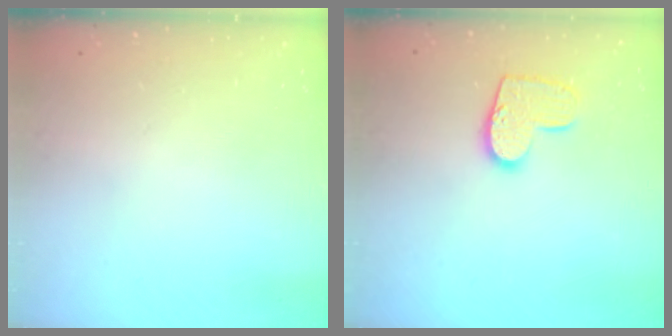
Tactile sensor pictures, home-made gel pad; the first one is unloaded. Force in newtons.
{"total": 10.2, "press": 10.2, "slide": 0.2}